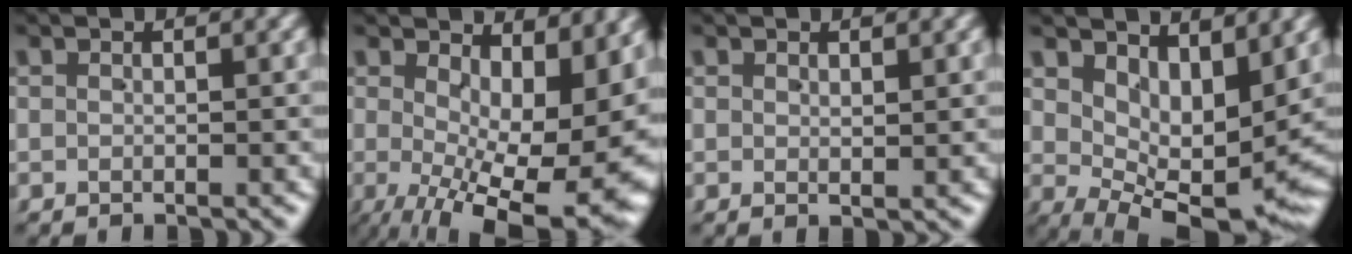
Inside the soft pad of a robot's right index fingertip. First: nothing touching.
{"total": 11.9, "force": [-3.5, 4.9, 10.2], "torque": [-0.136, -0.059, -0.021]}
{"total": 0.5, "force": [0.5, 0.0, 0.3], "torque": [-0.002, -0.006, 0.013]}
{"total": 6.5, "force": [0.7, 3.2, 5.7], "torque": [-0.085, -0.026, 0.022]}